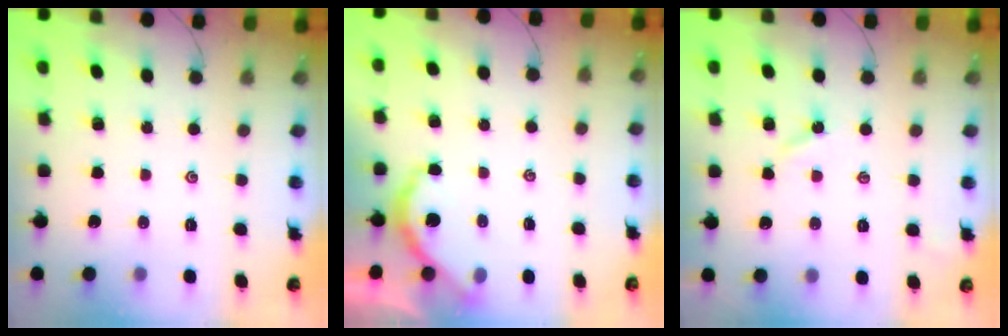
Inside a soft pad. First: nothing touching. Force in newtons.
{"total": 5.4, "press": 5.4, "slide": 0.2}
{"total": 2.3, "press": 2.3, "slide": 0.3}